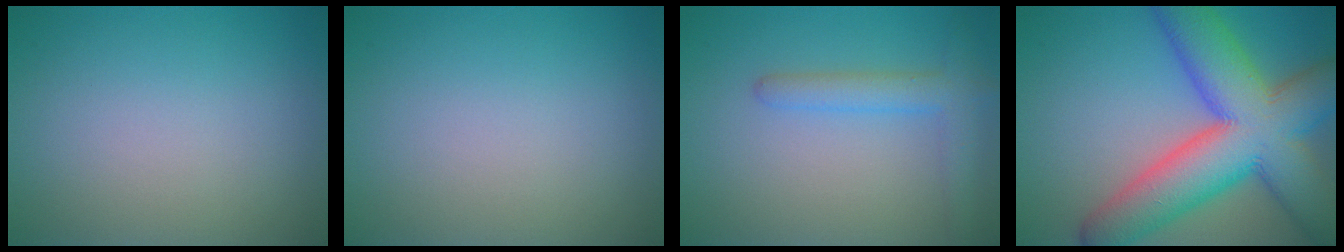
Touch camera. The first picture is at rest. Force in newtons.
{"total": 0.0}
{"total": 3.0, "press": 3.0, "slide": 0.2}
{"total": 13.6, "press": 13.6, "slide": 0.3}